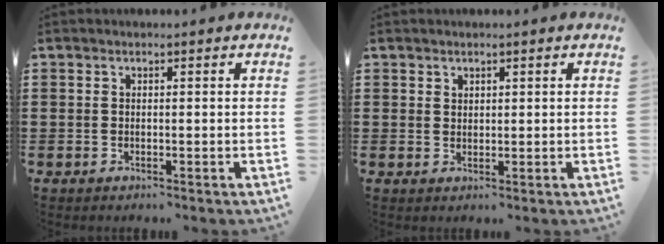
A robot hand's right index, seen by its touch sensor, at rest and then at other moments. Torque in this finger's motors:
{"motor_torque": [-0.49, 0.56, 0.01, -0.01]}